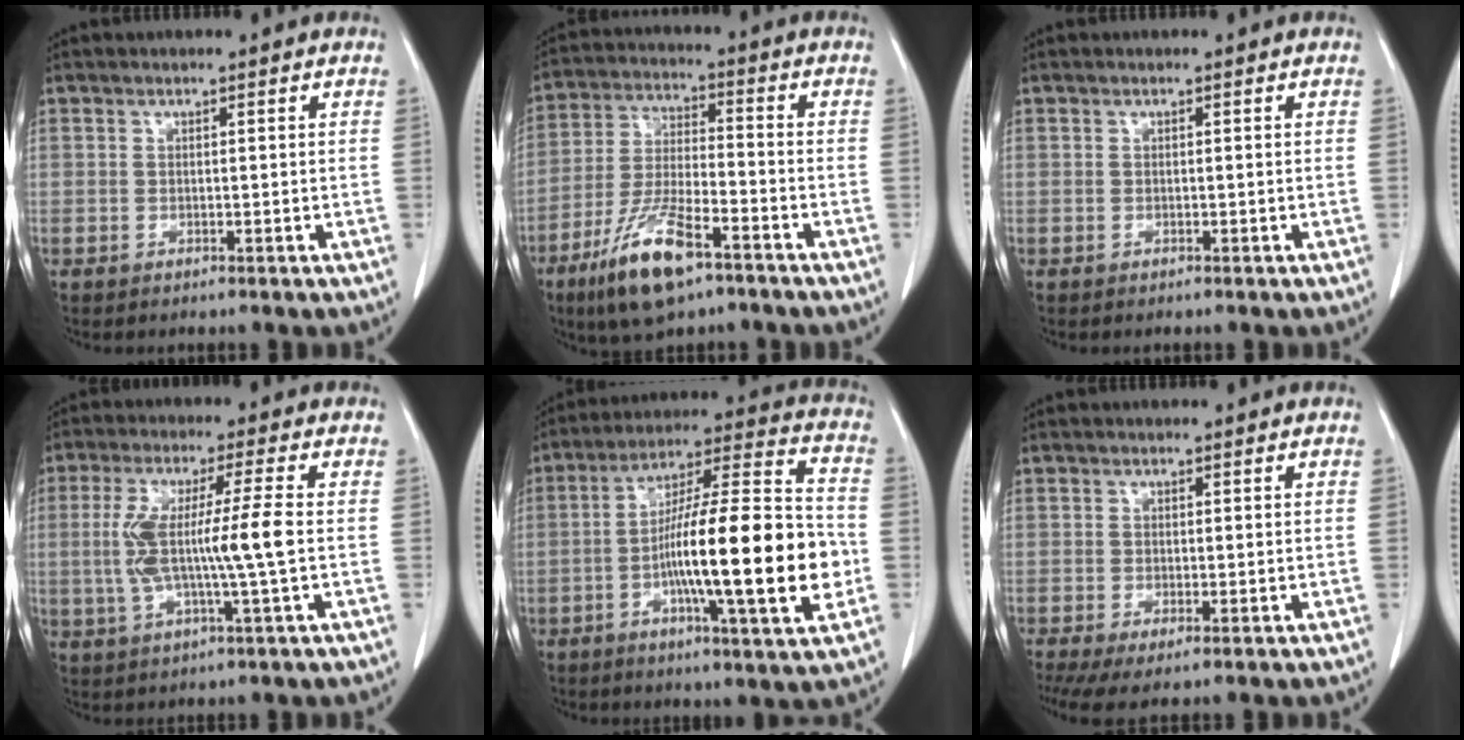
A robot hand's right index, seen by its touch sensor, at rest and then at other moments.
{"total": 12.4, "force": [-7.5, 2.9, 9.4], "torque": [-0.194, -0.021, -0.135]}
{"total": 0.0}
{"total": 10.4, "force": [-0.2, 0.0, 10.4], "torque": [-0.212, 0.006, -0.005]}
{"total": 21.8, "force": [-4.2, 1.9, 21.3], "torque": [-0.332, 0.005, -0.068]}
{"total": 4.3, "force": [-2.2, 1.3, 3.4], "torque": [-0.059, -0.014, -0.037]}